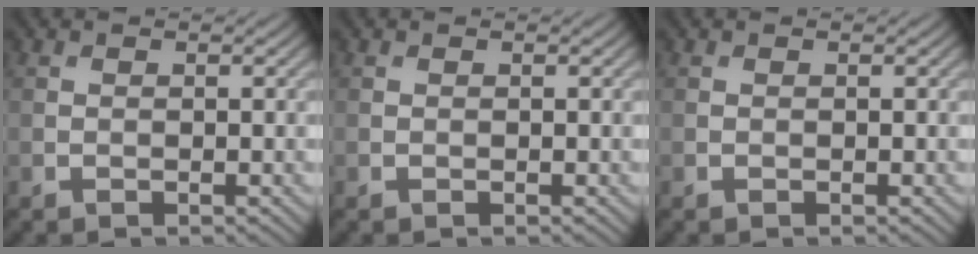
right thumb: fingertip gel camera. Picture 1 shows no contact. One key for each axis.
{"total": 0.0}
{"total": 0.0}